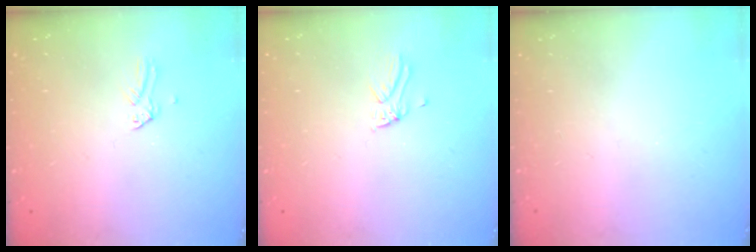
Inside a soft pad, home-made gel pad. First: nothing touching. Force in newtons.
{"total": 1.7, "press": 1.7, "slide": 0.1}
{"total": 0.0}